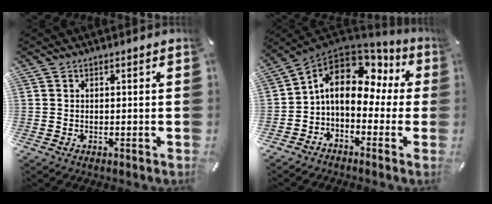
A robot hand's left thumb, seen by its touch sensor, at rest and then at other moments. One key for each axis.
{"total": 12.8, "fx": 3.0, "fy": 8.9, "fz": 8.7, "tx": -0.148, "ty": -0.009, "tz": 0.051}